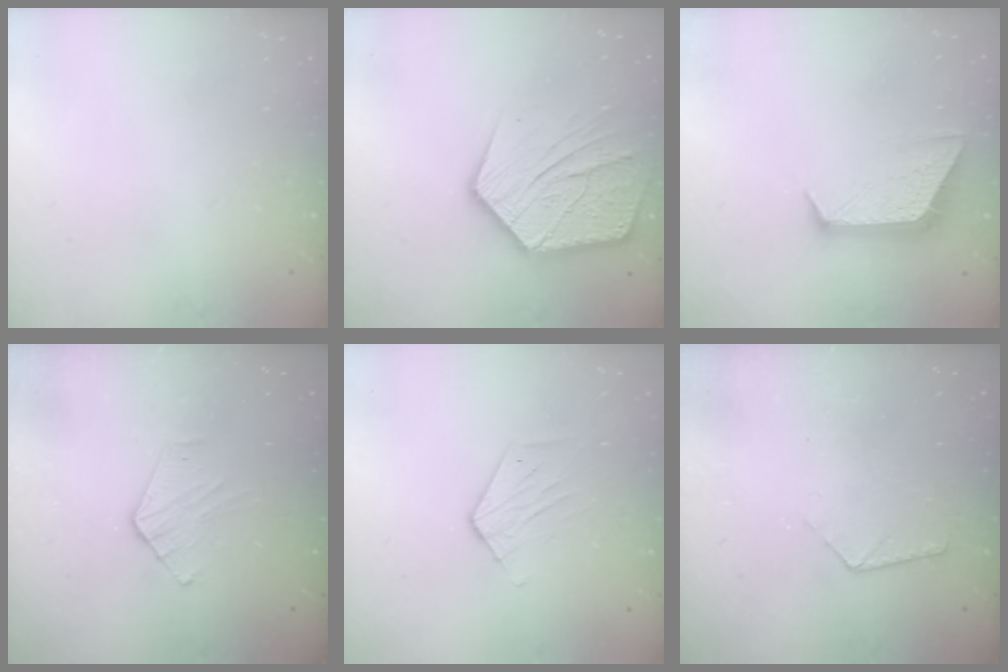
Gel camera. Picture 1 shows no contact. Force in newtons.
{"total": 19.7, "press": 19.7, "slide": 1.8}
{"total": 10.1, "press": 10.1, "slide": 0.0}
{"total": 4.6, "press": 4.6, "slide": 0.4}
{"total": 5.5, "press": 5.5, "slide": 0.4}
{"total": 6.5, "press": 6.5, "slide": 0.5}